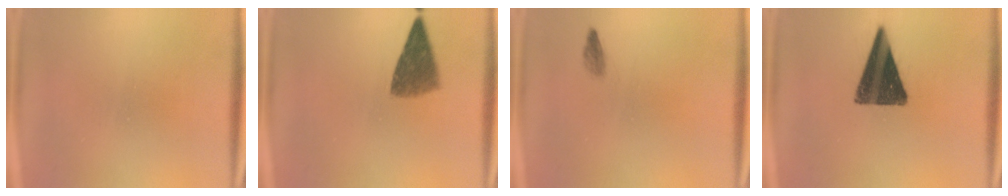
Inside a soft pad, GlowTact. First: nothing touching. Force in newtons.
{"total": 6.5}
{"total": 0.9}
{"total": 13.3}